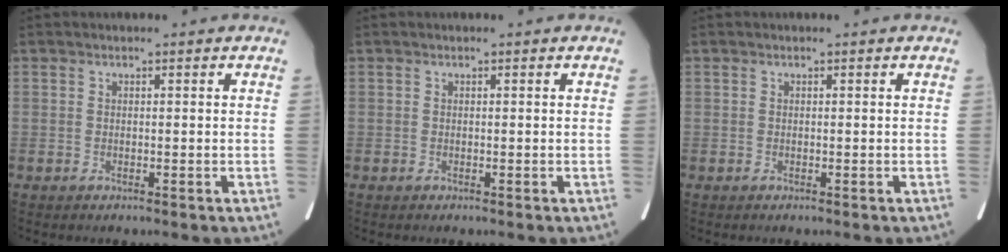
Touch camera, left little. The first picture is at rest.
{"total": 0.0}
{"total": 0.0}